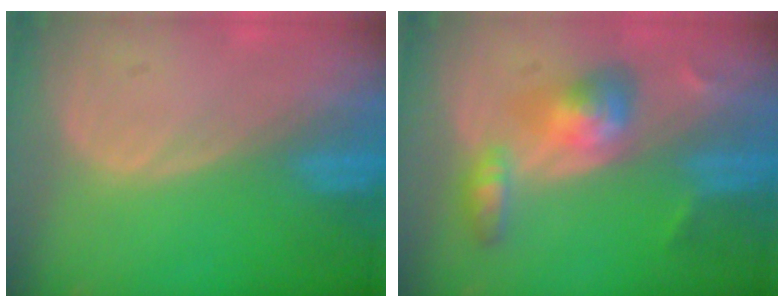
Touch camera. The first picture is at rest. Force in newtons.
{"total": 5.9, "press": 5.9, "slide": 0.1}